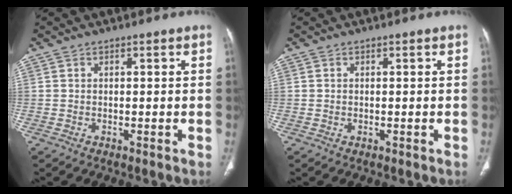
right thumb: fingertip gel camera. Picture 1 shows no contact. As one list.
[{"total": 0.0}]